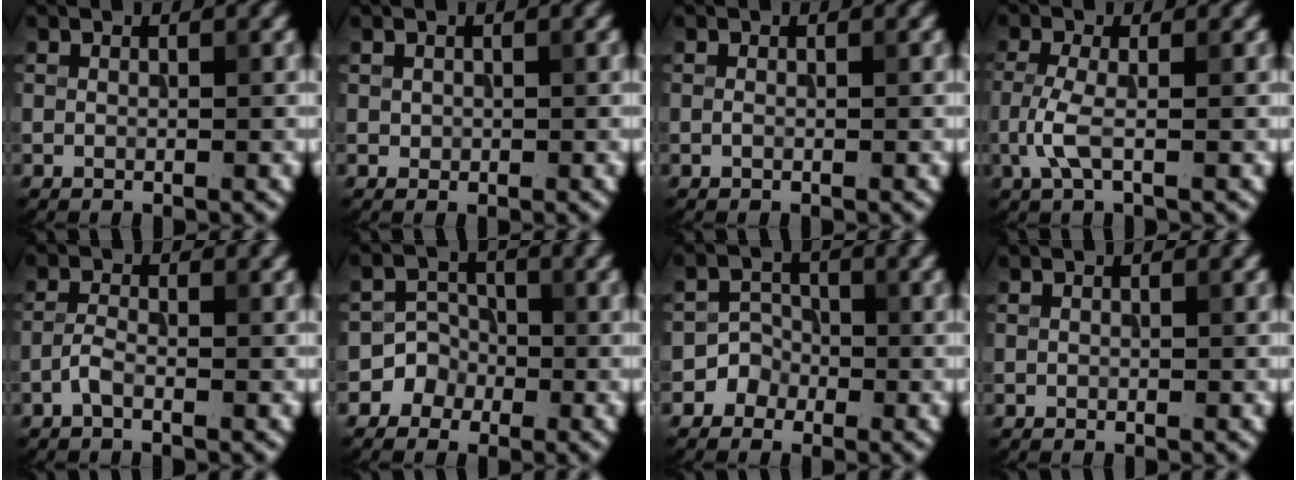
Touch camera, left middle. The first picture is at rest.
{"total": 0.5, "force": [0.1, 0.5, 0.1], "torque": [0.002, -0.003, 0.003]}
{"total": 0.0}
{"total": 2.5, "force": [-0.8, 0.7, 2.3], "torque": [-0.057, 0.003, -0.024]}
{"total": 1.3, "force": [-0.9, 0.3, 0.9], "torque": [-0.022, 0.003, -0.022]}
{"total": 3.3, "force": [-1.6, 2.9, 0.1], "torque": [0.039, 0.011, -0.038]}
{"total": 2.6, "force": [-1.4, 2.2, 0.0], "torque": [0.034, 0.013, -0.034]}
{"total": 0.0}